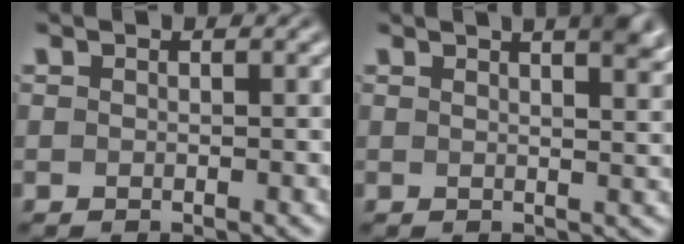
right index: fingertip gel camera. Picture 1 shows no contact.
{"total": 5.4, "force": [3.2, 0.9, 4.3], "torque": [-0.039, 0.007, 0.048]}